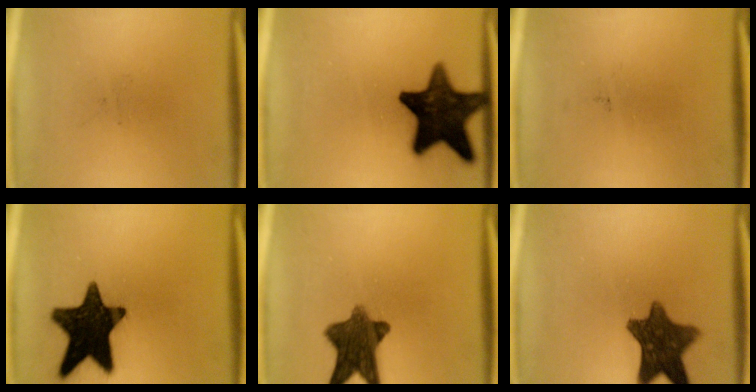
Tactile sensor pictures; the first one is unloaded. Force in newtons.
{"total": 16.9}
{"total": 0.0}
{"total": 17.4}
{"total": 10.3}
{"total": 11.0}